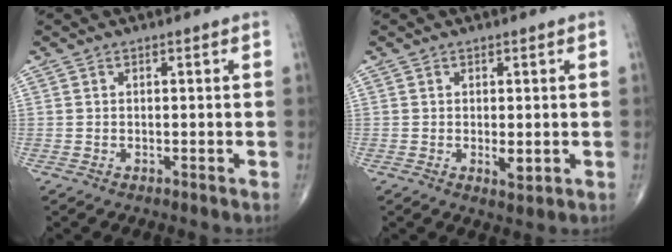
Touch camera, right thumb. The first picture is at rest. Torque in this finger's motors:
{"motor_torque": [0.40, 0.41, 0.35, -0.48, 0.15]}